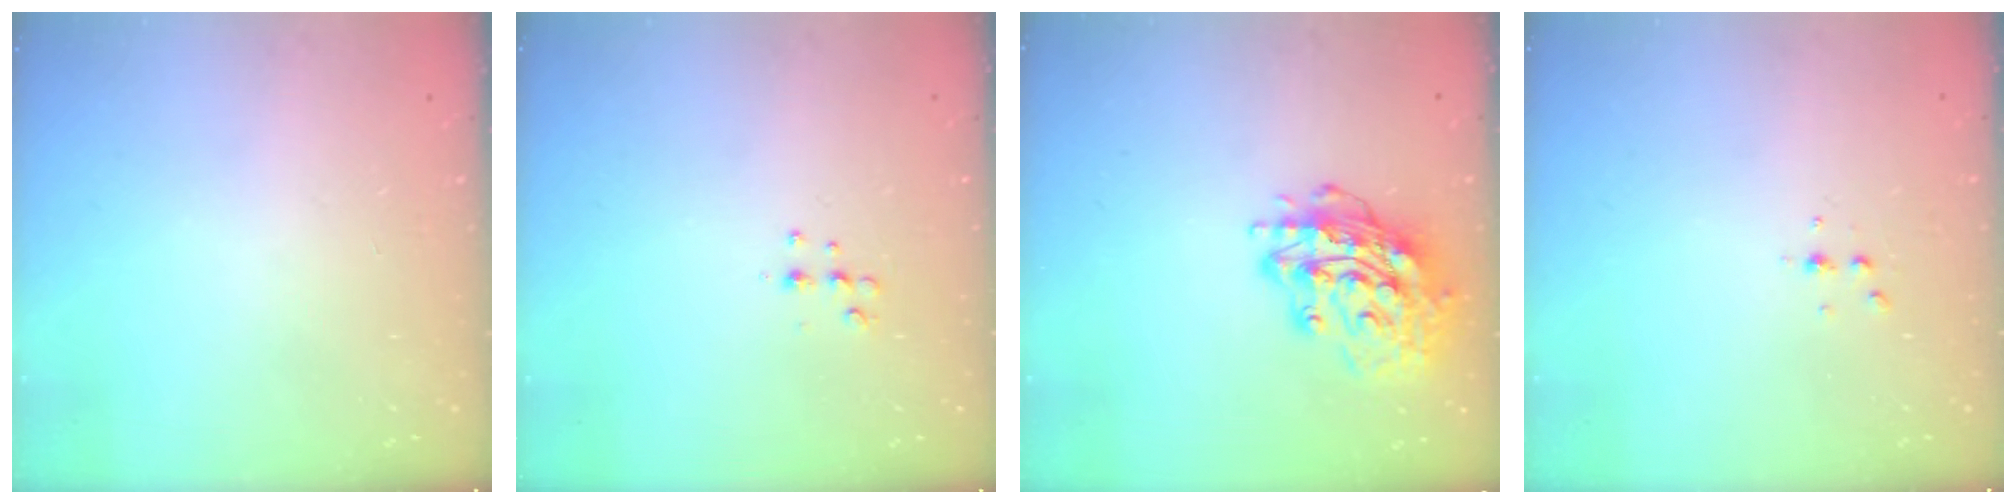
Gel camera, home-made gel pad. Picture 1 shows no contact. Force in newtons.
{"total": 5.3, "press": 5.2, "slide": 0.8}
{"total": 15.5, "press": 15.5, "slide": 1.5}
{"total": 3.5, "press": 3.5, "slide": 0.5}